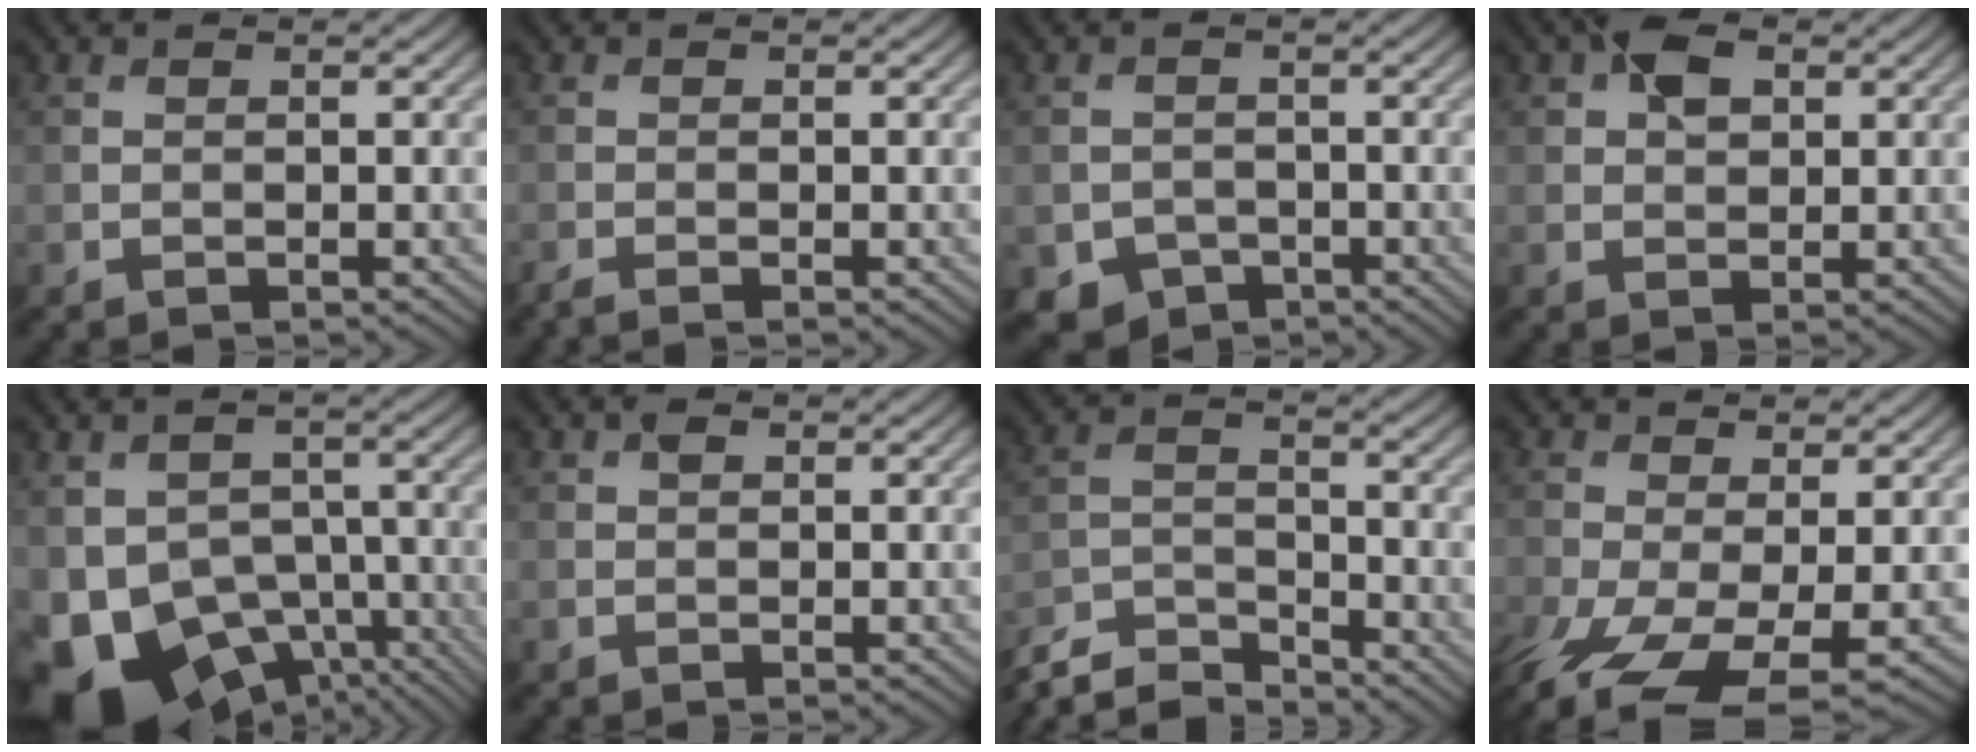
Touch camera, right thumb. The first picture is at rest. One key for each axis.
{"total": 1.2, "fx": -1.0, "fy": 0.0, "fz": 0.7, "tx": -0.014, "ty": -0.006, "tz": -0.027}
{"total": 3.5, "fx": -2.3, "fy": 2.5, "fz": 1.1, "tx": -0.025, "ty": -0.011, "tz": -0.043}
{"total": 3.9, "fx": 1.5, "fy": 2.4, "fz": 2.7, "tx": -0.050, "ty": 0.009, "tz": 0.021}
{"total": 13.1, "fx": -6.1, "fy": 9.2, "fz": 7.1, "tx": -0.163, "ty": -0.045, "tz": -0.083}
{"total": 0.8, "fx": 0.4, "fy": 0.5, "fz": 0.5, "tx": -0.009, "ty": -0.001, "tz": 0.007}
{"total": 7.9, "fx": -7.4, "fy": 1.6, "fz": 2.5, "tx": -0.055, "ty": -0.009, "tz": -0.150}
{"total": 8.7, "fx": -3.9, "fy": 3.7, "fz": 6.9, "tx": -0.155, "ty": -0.032, "tz": -0.066}